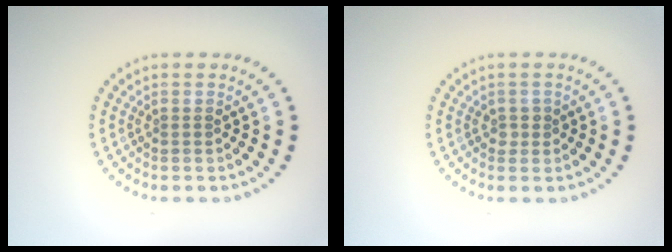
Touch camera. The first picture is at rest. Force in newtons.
{"total": 0.8, "press": 0.8, "slide": 0.2}